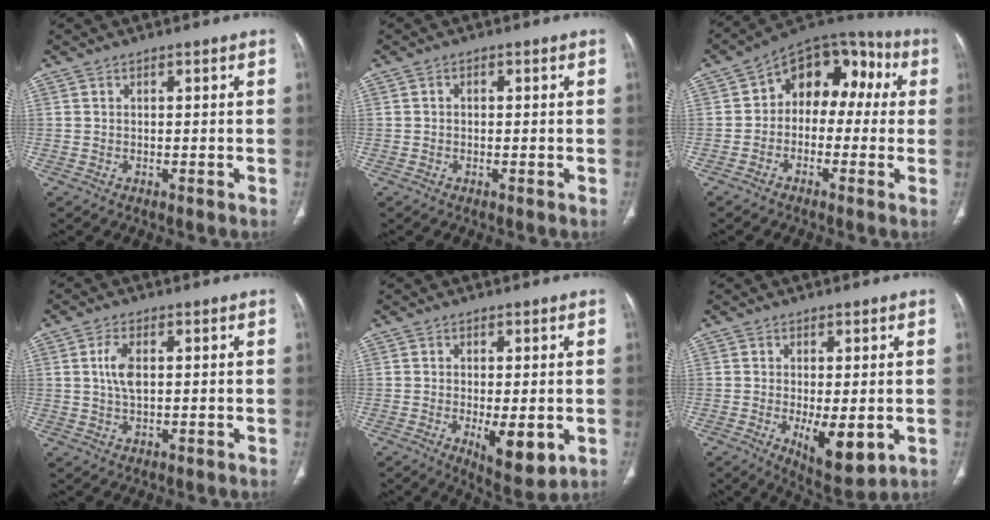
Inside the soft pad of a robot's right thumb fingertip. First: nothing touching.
{"total": 0.6, "force": [0.0, 0.4, 0.4], "torque": [-0.005, 0.002, -0.002]}
{"total": 13.7, "force": [1.4, 9.4, 9.9], "torque": [-0.081, 0.056, 0.001]}
{"total": 4.6, "force": [0.8, 2.3, 3.9], "torque": [-0.083, 0.001, 0.017]}
{"total": 7.9, "force": [-1.8, 3.0, 7.1], "torque": [-0.101, -0.020, -0.018]}
{"total": 8.7, "force": [-1.8, 3.5, 7.7], "torque": [-0.109, -0.021, -0.017]}